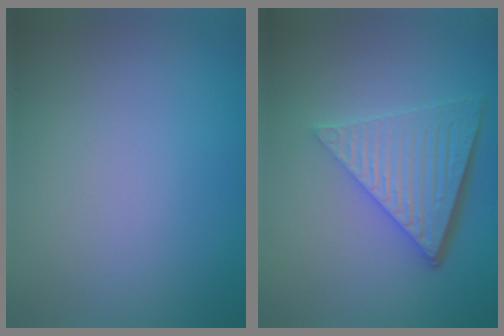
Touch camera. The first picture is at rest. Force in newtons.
{"total": 6.3, "press": 4.2, "slide": 4.6}